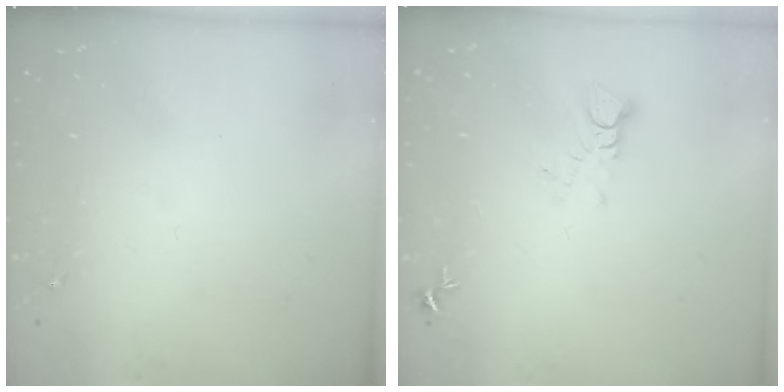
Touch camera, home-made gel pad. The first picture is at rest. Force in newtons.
{"total": 3.7, "press": 3.7, "slide": 0.3}